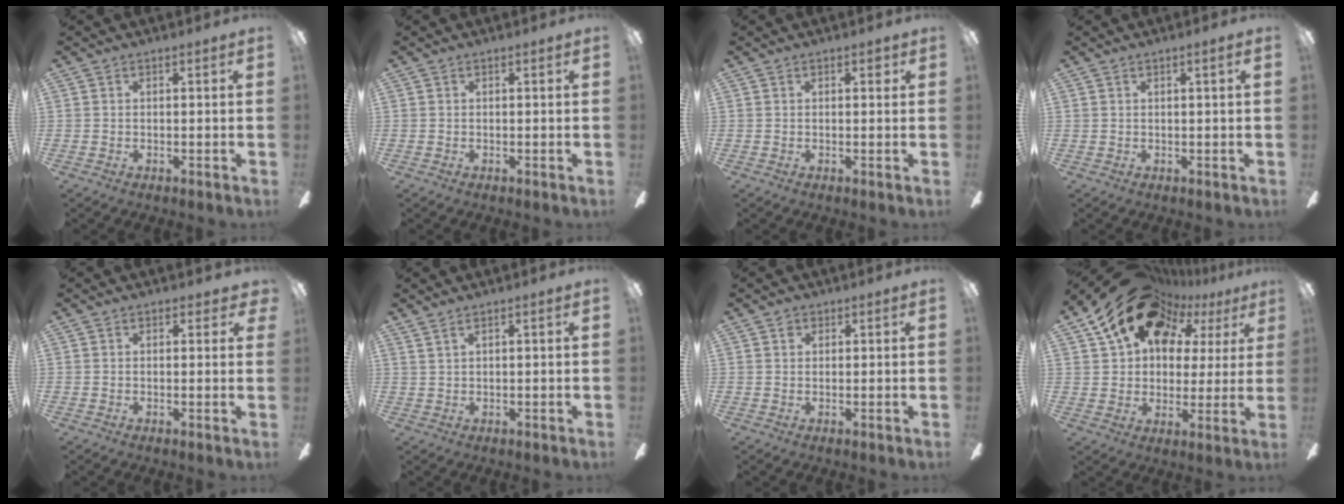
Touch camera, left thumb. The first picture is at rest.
{"total": 0.0}
{"total": 1.3, "force": [0.8, 0.6, 0.9], "torque": [-0.004, -0.002, 0.009]}
{"total": 1.3, "force": [0.6, 0.0, 1.1], "torque": [-0.023, 0.000, 0.009]}
{"total": 1.6, "force": [0.9, 1.0, 0.9], "torque": [-0.002, -0.002, 0.012]}
{"total": 1.4, "force": [1.0, 0.2, 1.0], "torque": [-0.021, 0.000, 0.018]}
{"total": 1.4, "force": [0.7, 1.1, 0.5], "torque": [-0.011, 0.005, 0.013]}
{"total": 17.8, "force": [12.6, 10.5, 7.0], "torque": [-0.135, -0.078, 0.223]}